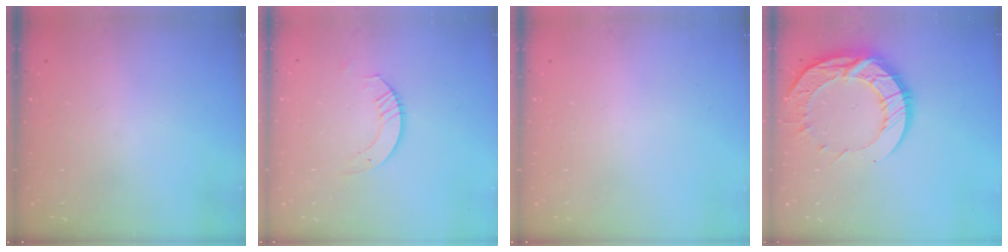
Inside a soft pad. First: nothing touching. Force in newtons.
{"total": 3.2, "press": 3.2, "slide": 0.3}
{"total": 0.0}
{"total": 14.6, "press": 14.6, "slide": 1.2}